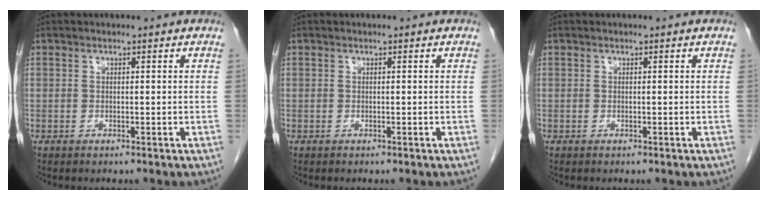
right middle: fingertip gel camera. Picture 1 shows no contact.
{"total": 0.0}
{"total": 0.0}